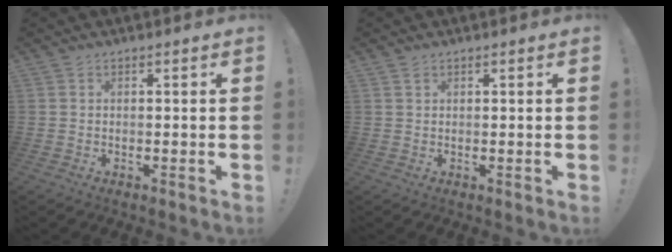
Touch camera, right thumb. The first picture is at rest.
{"total": 0.7, "force": [0.5, 0.3, 0.2], "torque": [0.000, -0.002, 0.010]}